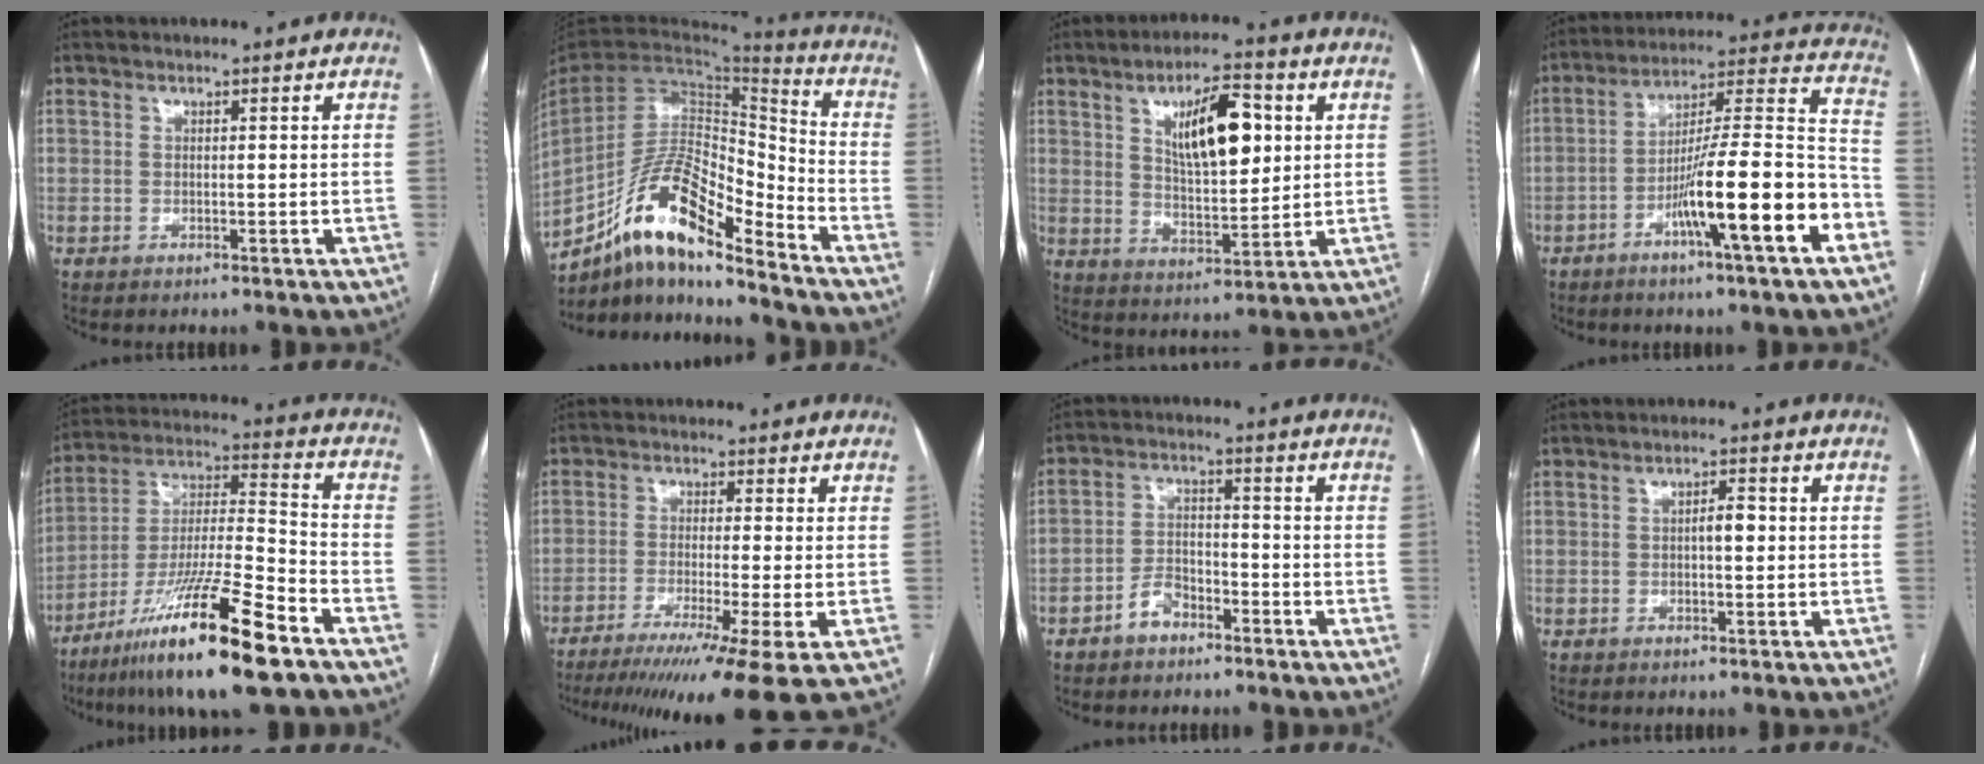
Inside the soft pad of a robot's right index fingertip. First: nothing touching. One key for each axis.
{"total": 16.7, "fx": -11.6, "fy": 4.0, "fz": 11.4, "tx": -0.212, "ty": 0.022, "tz": -0.207}
{"total": 11.8, "fx": 3.9, "fy": 3.9, "fz": 10.5, "tx": -0.175, "ty": 0.007, "tz": 0.071}
{"total": 17.0, "fx": -7.3, "fy": 0.4, "fz": 15.3, "tx": -0.242, "ty": 0.004, "tz": -0.119}
{"total": 19.8, "fx": -12.5, "fy": 0.9, "fz": 15.3, "tx": -0.289, "ty": -0.036, "tz": -0.224}
{"total": 13.3, "fx": -9.2, "fy": -1.9, "fz": 9.4, "tx": -0.127, "ty": -0.039, "tz": -0.143}
{"total": 4.8, "fx": -3.1, "fy": 2.8, "fz": 2.3, "tx": -0.044, "ty": 0.013, "tz": -0.057}
{"total": 2.4, "fx": 0.0, "fy": 0.7, "fz": 2.3, "tx": -0.035, "ty": 0.005, "tz": -0.001}